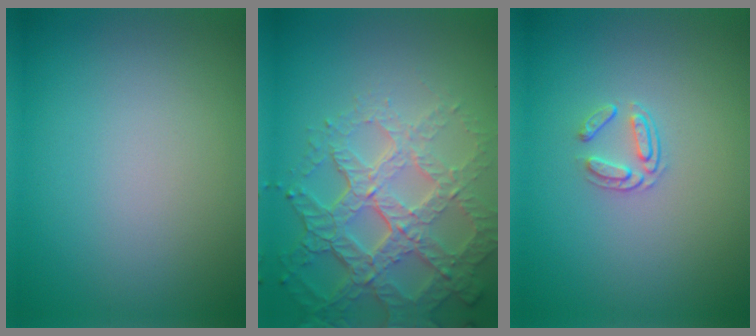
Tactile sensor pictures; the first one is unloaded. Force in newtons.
{"total": 7.5, "press": 5.2, "slide": 5.4}
{"total": 1.6, "press": 1.0, "slide": 1.2}